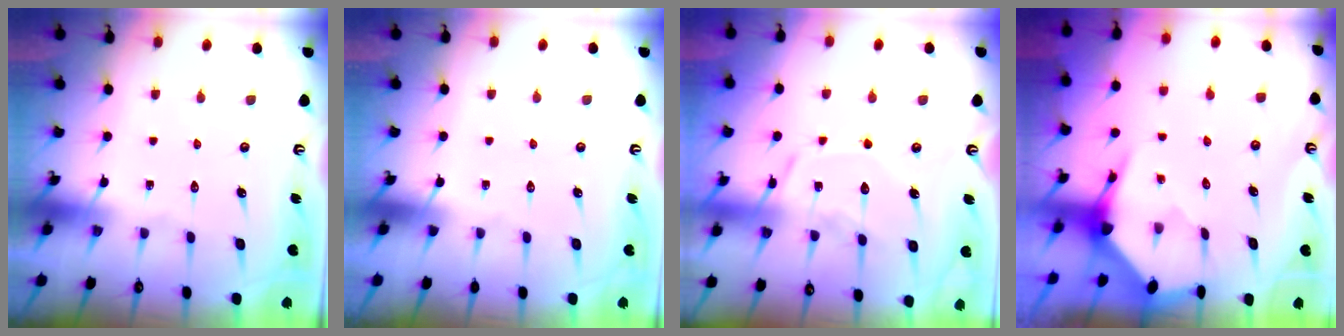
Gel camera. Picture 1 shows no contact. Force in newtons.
{"total": 0.0}
{"total": 12.9, "press": 12.9, "slide": 1.0}
{"total": 3.5, "press": 3.5, "slide": 0.4}